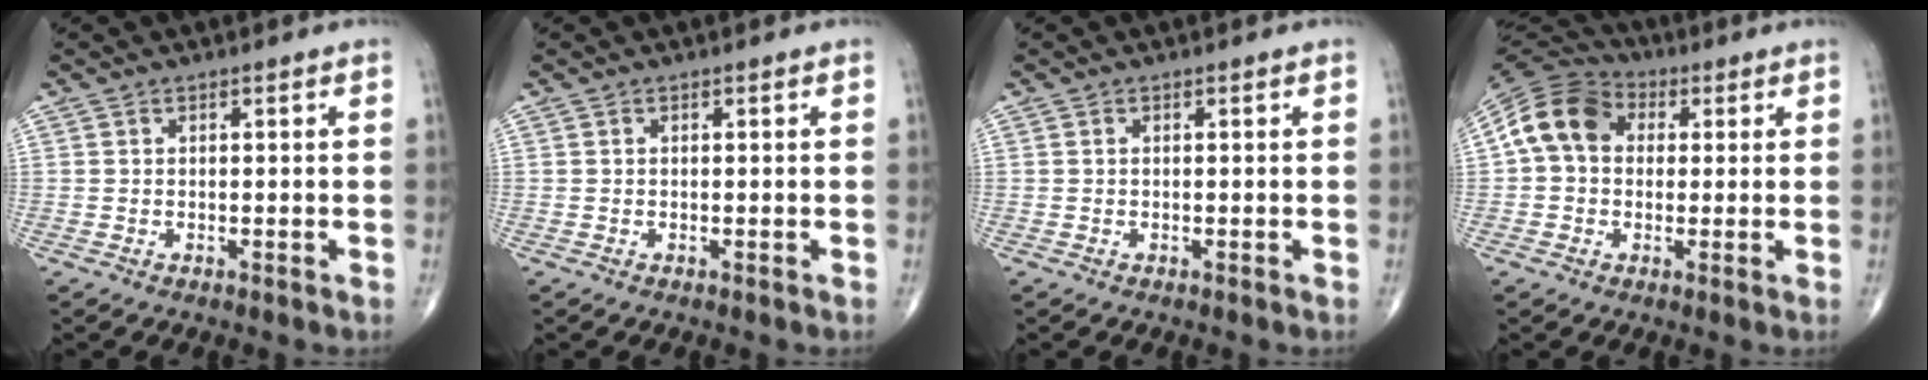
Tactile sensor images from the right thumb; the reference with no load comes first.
{"total": 0.0}
{"total": 0.0}
{"total": 11.7, "force": [1.7, 9.2, 7.0], "torque": [-0.119, 0.028, 0.017]}